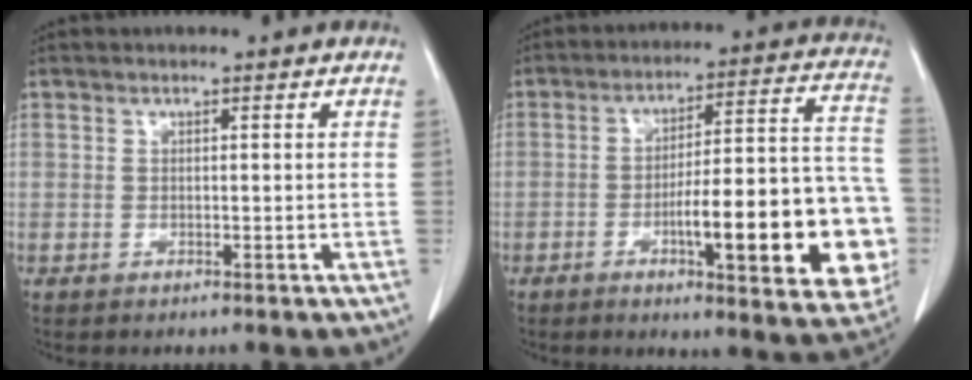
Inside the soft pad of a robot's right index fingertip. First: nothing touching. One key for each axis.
{"total": 21.1, "fx": -5.7, "fy": 4.2, "fz": 19.8, "tx": -0.193, "ty": 0.029, "tz": -0.063}